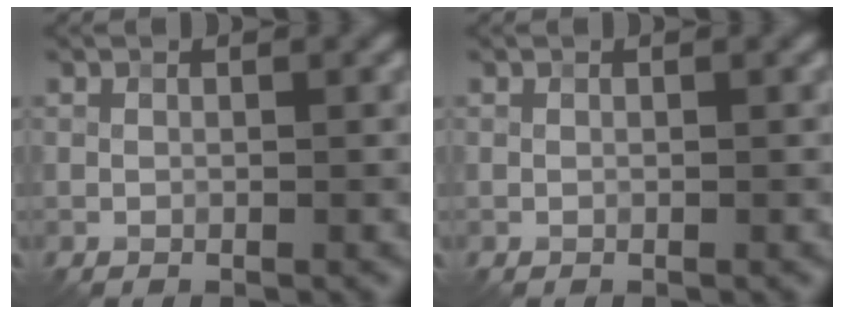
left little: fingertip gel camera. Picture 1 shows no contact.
{"total": 0.0}